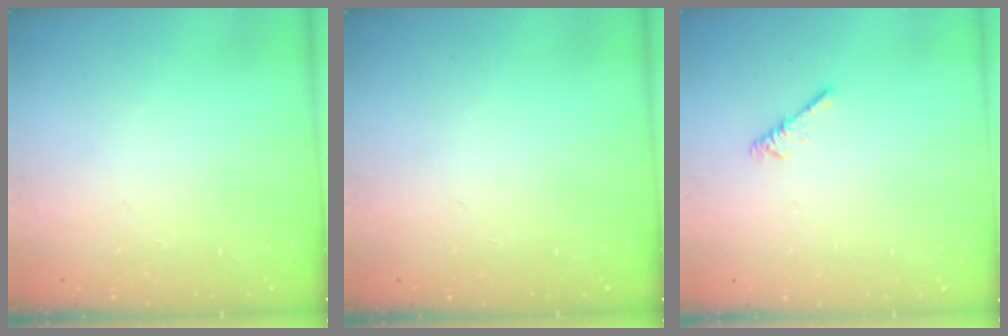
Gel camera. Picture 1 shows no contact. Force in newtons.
{"total": 0.0}
{"total": 2.2, "press": 2.1, "slide": 0.5}